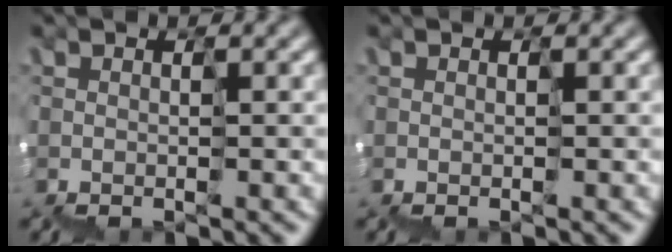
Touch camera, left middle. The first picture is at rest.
{"total": 0.0}